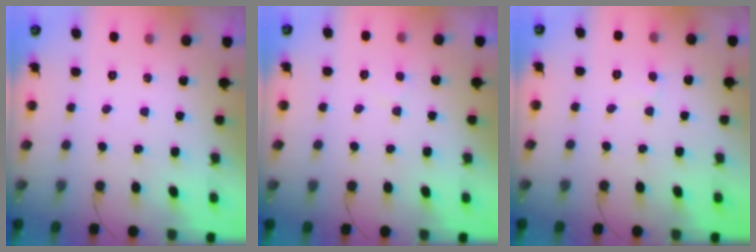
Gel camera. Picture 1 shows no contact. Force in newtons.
{"total": 4.2, "press": 4.2, "slide": 0.4}
{"total": 4.6, "press": 4.6, "slide": 0.6}